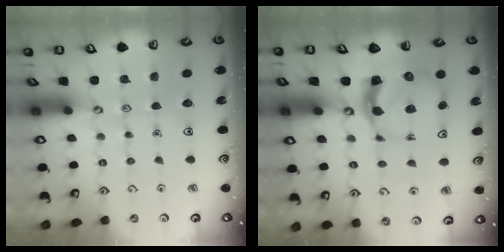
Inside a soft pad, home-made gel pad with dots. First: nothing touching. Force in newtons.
{"total": 5.1, "press": 5.0, "slide": 0.7}